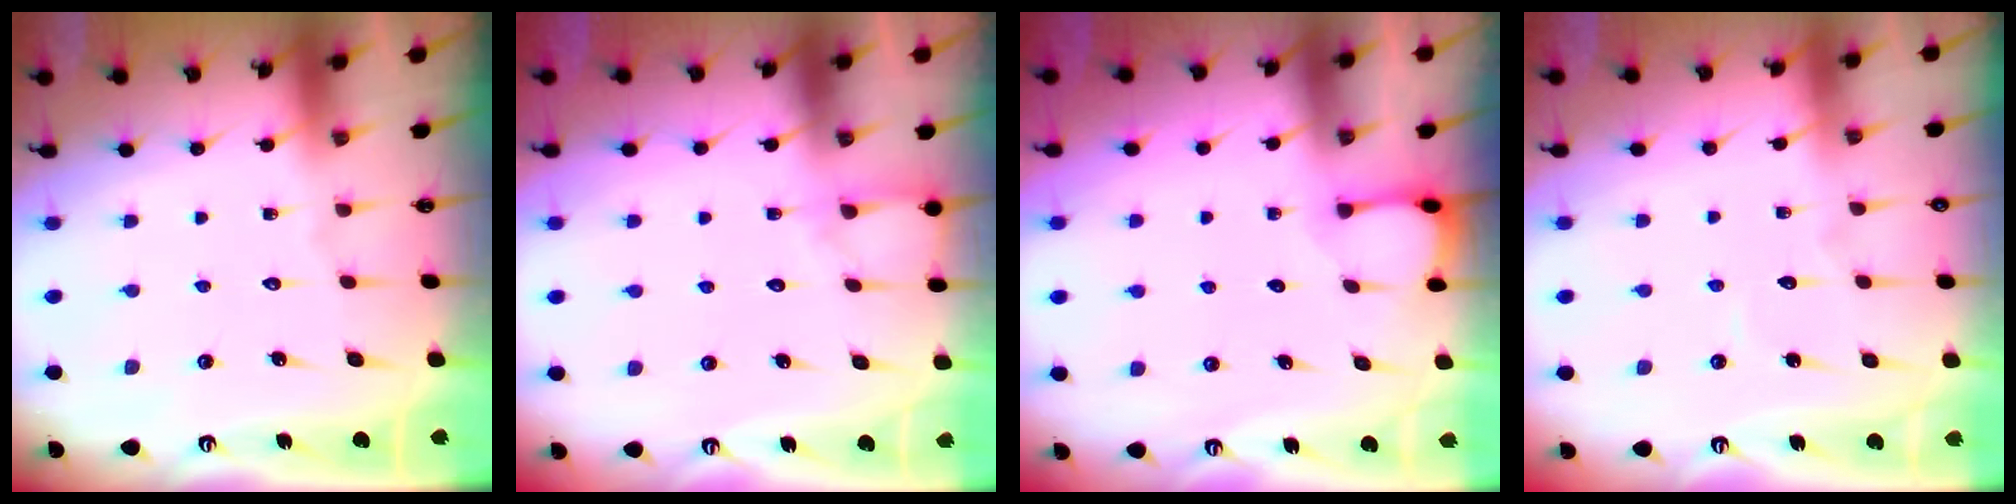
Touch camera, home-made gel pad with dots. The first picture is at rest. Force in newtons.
{"total": 4.5, "press": 4.5, "slide": 0.5}
{"total": 1.9, "press": 1.9, "slide": 0.2}
{"total": 3.1, "press": 3.1, "slide": 0.3}